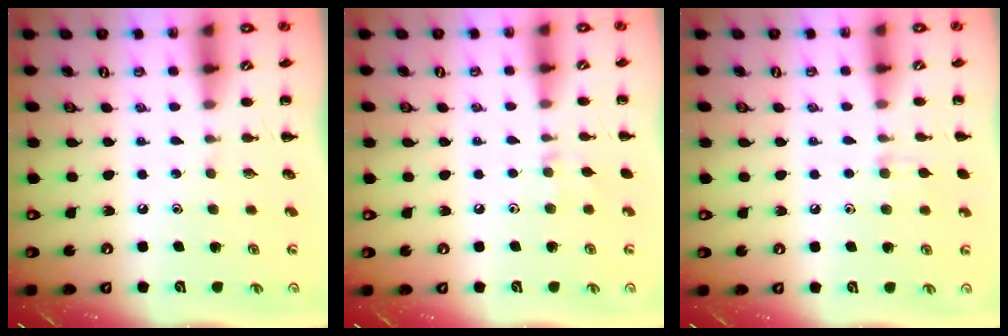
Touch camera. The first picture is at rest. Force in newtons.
{"total": 3.7, "press": 3.4, "slide": 1.4}
{"total": 5.5, "press": 5.0, "slide": 2.2}